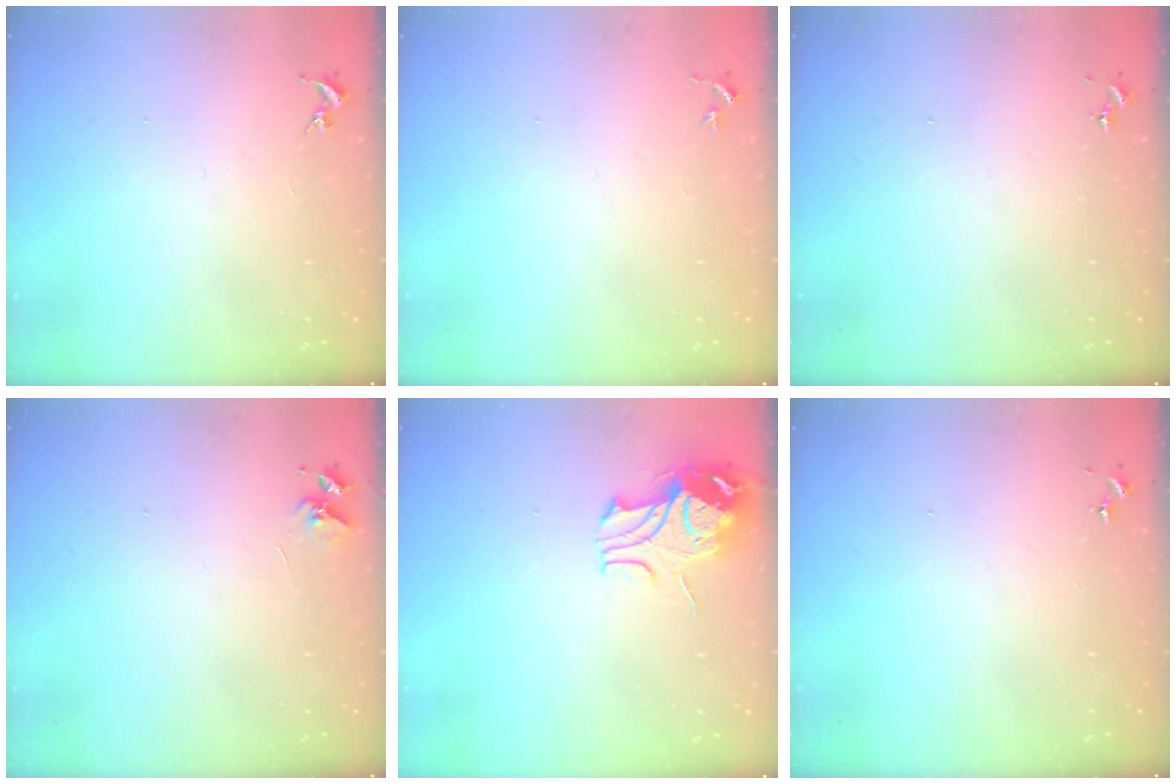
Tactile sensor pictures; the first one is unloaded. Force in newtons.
{"total": 2.6, "press": 2.5, "slide": 0.3}
{"total": 0.0}
{"total": 3.9, "press": 3.9, "slide": 0.3}
{"total": 9.8, "press": 9.7, "slide": 1.4}
{"total": 0.0}